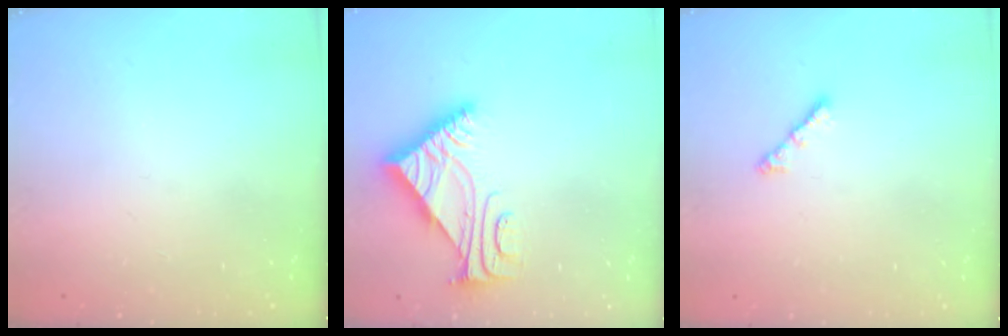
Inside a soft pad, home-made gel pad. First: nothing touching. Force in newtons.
{"total": 7.0, "press": 7.0, "slide": 0.2}
{"total": 3.0, "press": 2.9, "slide": 0.6}